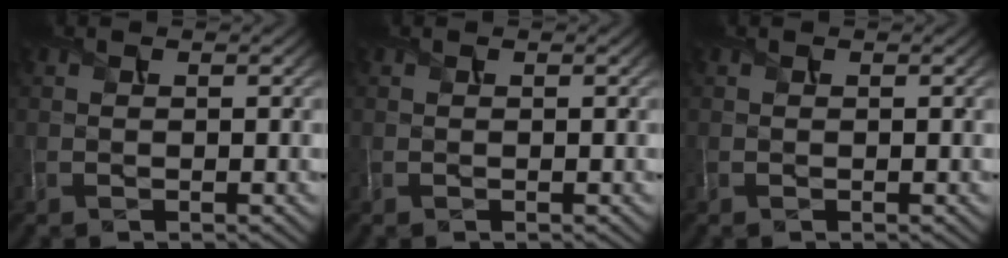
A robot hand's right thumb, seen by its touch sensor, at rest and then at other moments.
{"total": 0.0}
{"total": 0.0}